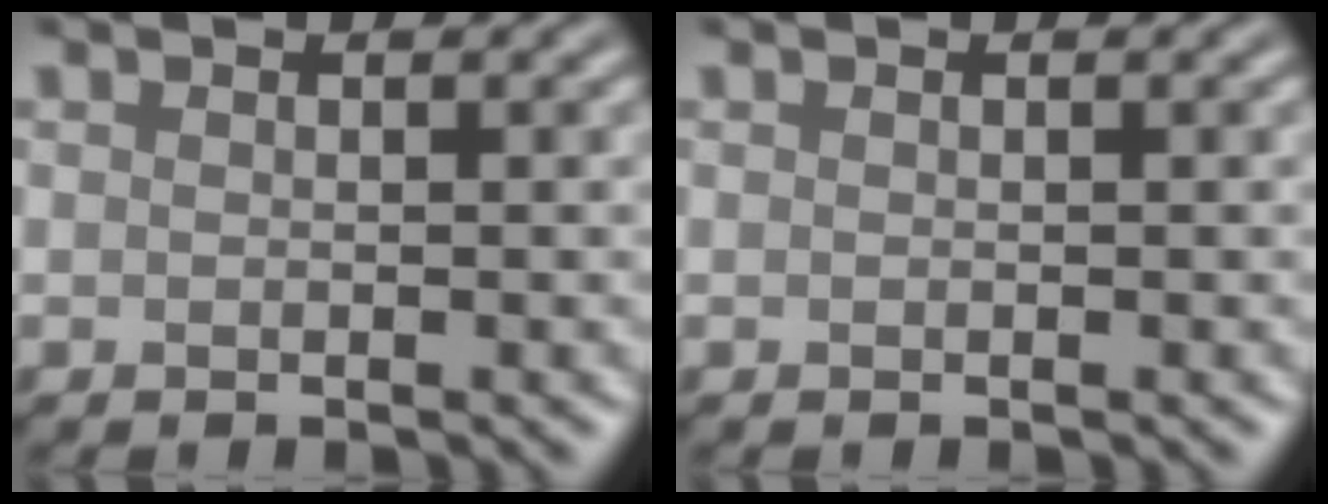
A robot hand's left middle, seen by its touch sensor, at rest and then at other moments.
{"total": 0.0}